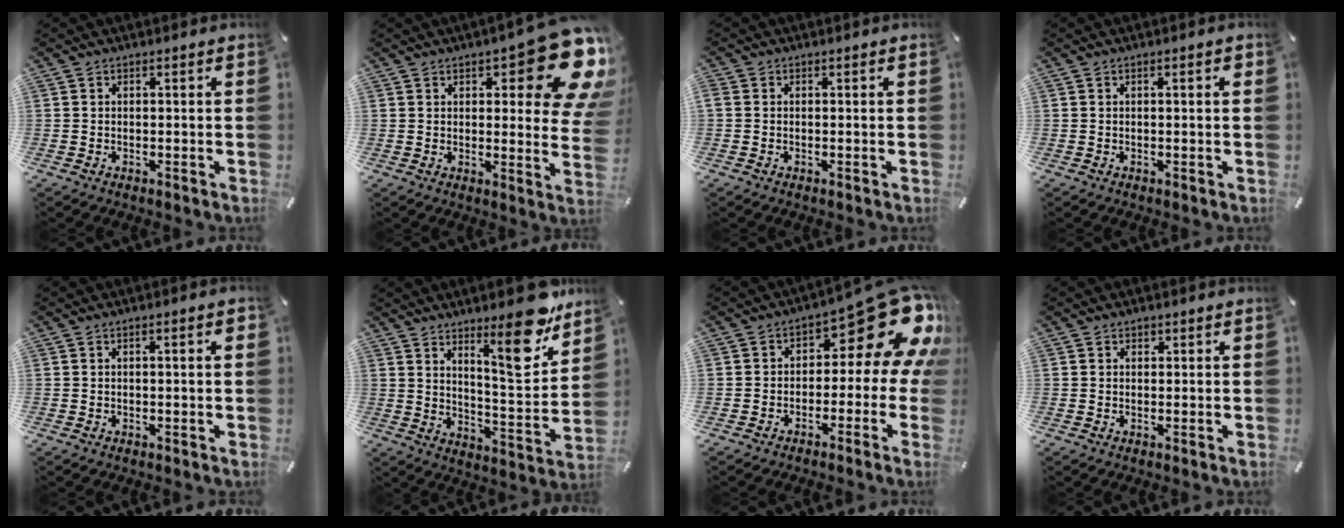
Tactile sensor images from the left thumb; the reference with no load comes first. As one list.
[{"total": 19.0, "force": [9.6, 6.5, 15.1], "torque": [-0.184, -0.069, 0.153]}, {"total": 0.7, "force": [-0.2, 0.6, 0.2], "torque": [-0.001, 0.005, -0.006]}, {"total": 1.4, "force": [0.2, 0.2, 1.4], "torque": [-0.026, 0.002, 0.003]}, {"total": 2.1, "force": [0.2, 0.2, 2.0], "torque": [-0.036, 0.002, 0.003]}, {"total": 13.6, "force": [9.9, 3.4, 8.8], "torque": [-0.114, -0.080, 0.160]}, {"total": 18.3, "force": [8.0, 8.2, 14.3], "torque": [-0.176, -0.053, 0.132]}, {"total": 0.6, "force": [0.3, 0.5, 0.1], "torque": [0.000, 0.003, 0.006]}]